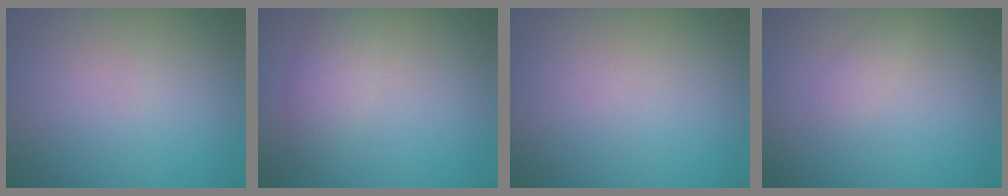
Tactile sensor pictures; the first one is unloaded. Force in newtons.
{"total": 2.1, "press": 2.1, "slide": 0.1}
{"total": 0.0}
{"total": 0.8, "press": 0.8, "slide": 0.1}